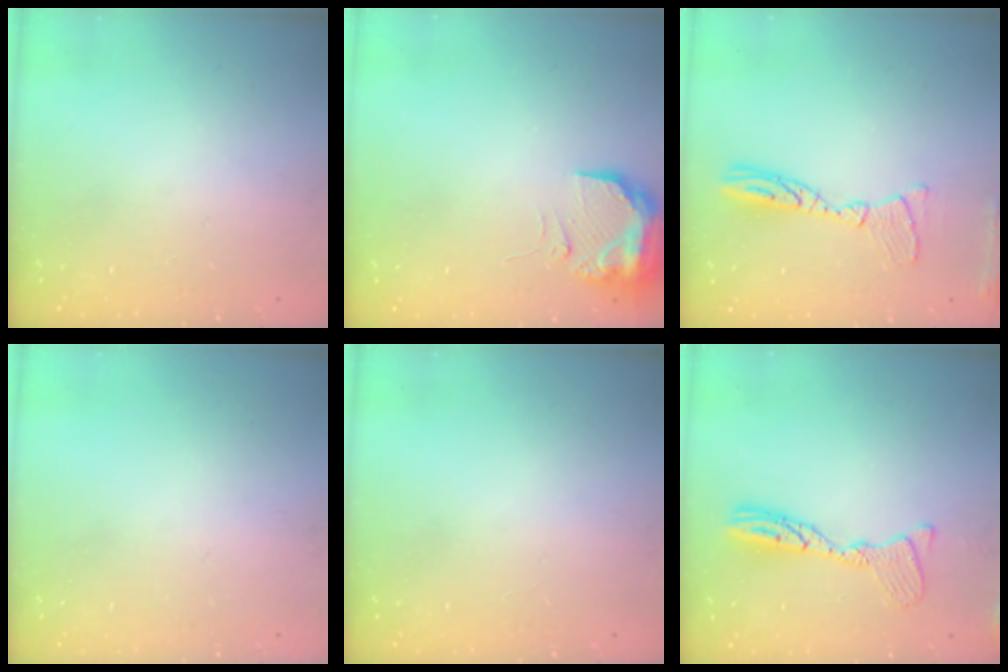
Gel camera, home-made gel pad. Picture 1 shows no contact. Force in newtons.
{"total": 10.3, "press": 10.2, "slide": 1.4}
{"total": 11.3, "press": 11.3, "slide": 1.0}
{"total": 0.0}
{"total": 0.0}
{"total": 13.5, "press": 13.4, "slide": 1.3}